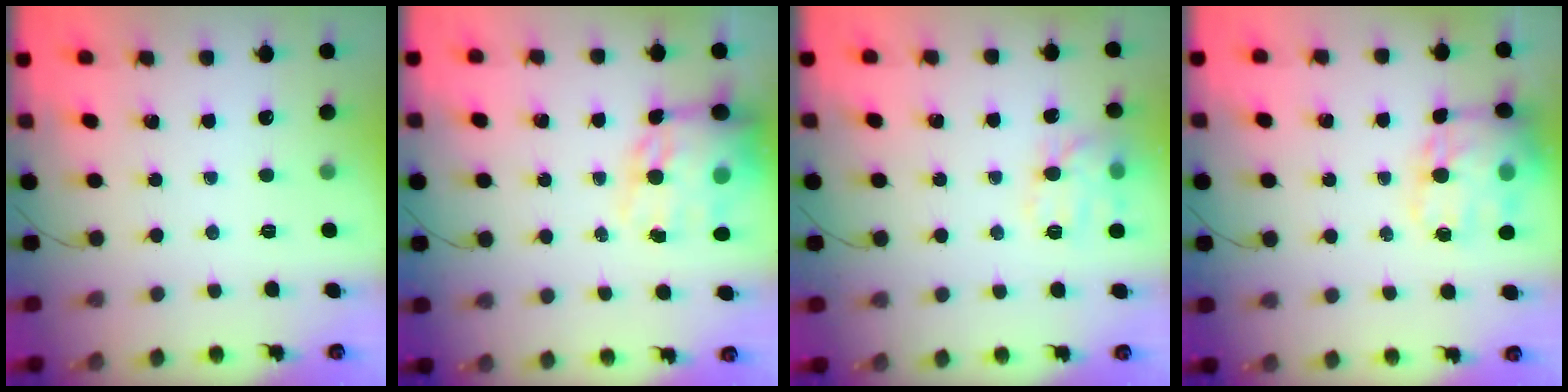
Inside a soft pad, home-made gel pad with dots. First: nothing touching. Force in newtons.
{"total": 17.7, "press": 17.1, "slide": 4.8}
{"total": 11.3, "press": 11.3, "slide": 0.6}
{"total": 18.4, "press": 18.1, "slide": 3.4}